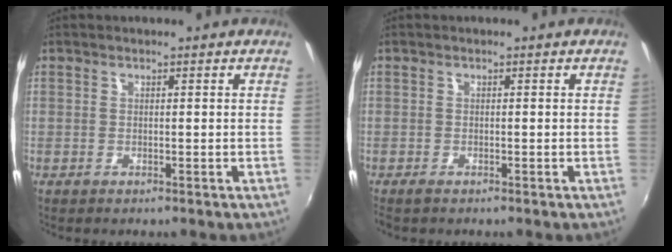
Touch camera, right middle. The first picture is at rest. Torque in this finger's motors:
{"motor_torque": [0.07, -0.08, 0.02, 0.00]}